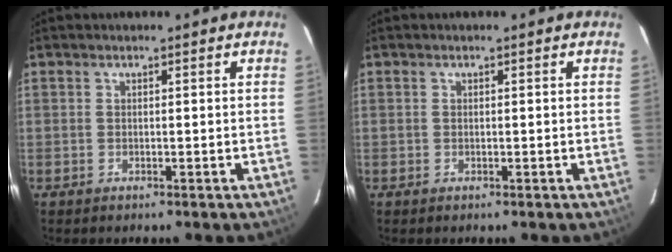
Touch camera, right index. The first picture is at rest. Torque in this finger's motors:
{"motor_torque": [-0.09, 0.00, 0.02, 0.01]}